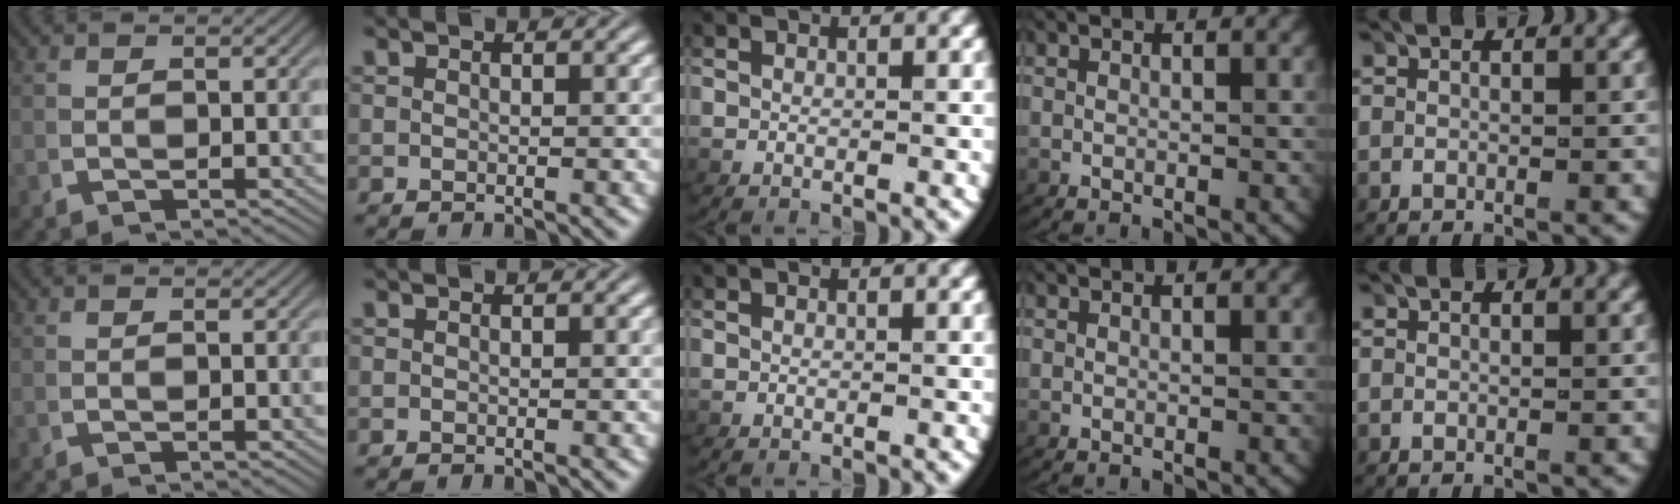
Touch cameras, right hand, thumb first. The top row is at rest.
{"thumb": {"total": 1.2, "force": [0.3, -1.1, -0.4], "torque": [0.018, 0.001, 0.010]}}